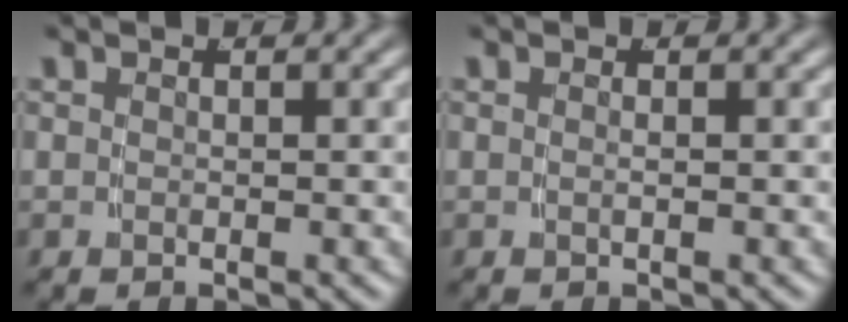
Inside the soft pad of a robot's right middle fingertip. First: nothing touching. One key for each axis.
{"total": 0.5, "fx": -0.2, "fy": -0.3, "fz": 0.3, "tx": -0.008, "ty": -0.001, "tz": -0.004}